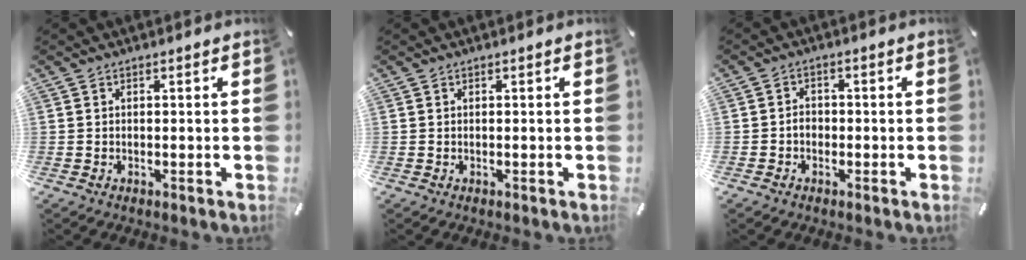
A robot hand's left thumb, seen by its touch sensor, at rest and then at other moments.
{"total": 0.0}
{"total": 2.5, "force": [-0.9, 2.0, 1.3], "torque": [-0.024, 0.007, -0.018]}